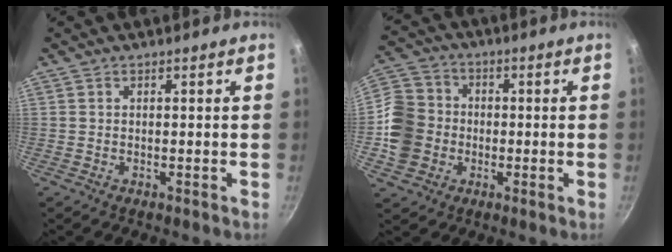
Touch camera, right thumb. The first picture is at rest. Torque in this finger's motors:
{"motor_torque": [0.46, 0.33, 0.70, -0.42, 0.28]}